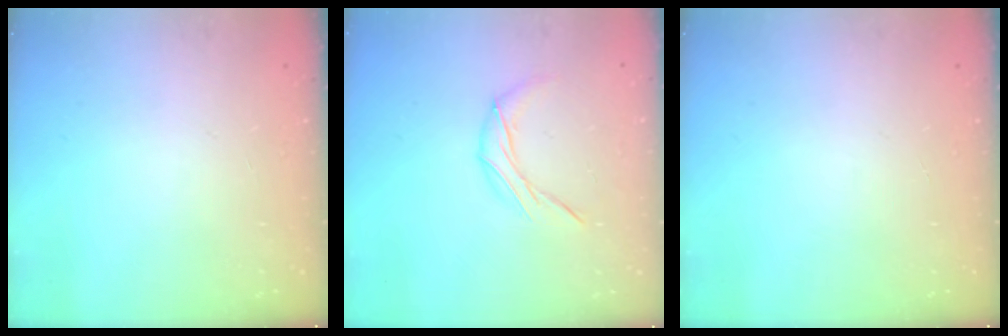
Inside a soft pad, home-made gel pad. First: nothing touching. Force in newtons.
{"total": 6.8, "press": 6.8, "slide": 0.4}
{"total": 0.0}